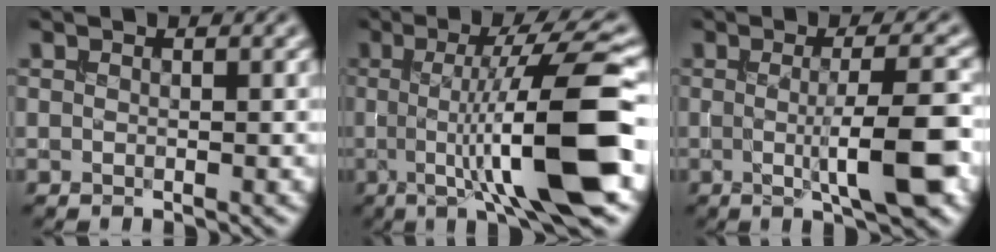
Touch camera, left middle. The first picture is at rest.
{"total": 11.6, "force": [-1.0, 2.2, 11.4], "torque": [-0.151, -0.005, -0.019]}
{"total": 6.8, "force": [-0.7, 1.3, 6.7], "torque": [-0.100, -0.004, -0.009]}